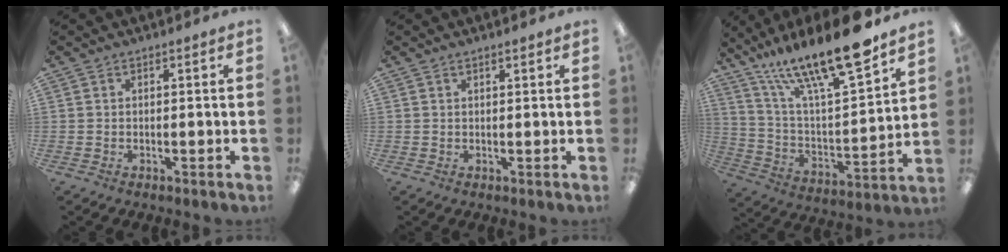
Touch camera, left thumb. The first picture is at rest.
{"total": 1.2, "force": [1.0, 0.2, 0.7], "torque": [-0.015, 0.001, 0.017]}
{"total": 22.1, "force": [17.6, 4.2, 12.8], "torque": [-0.216, -0.124, 0.292]}